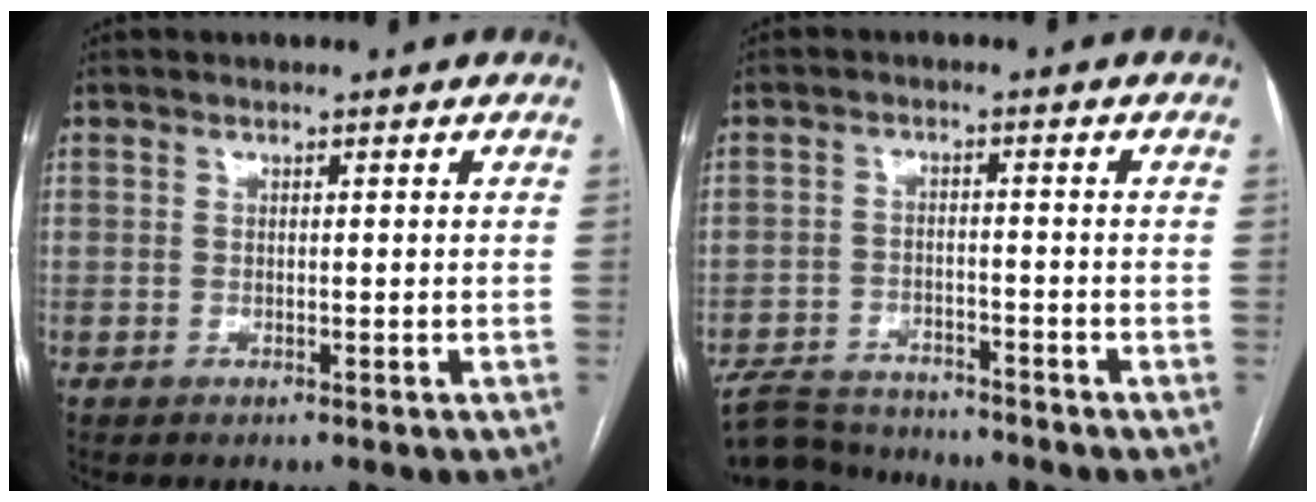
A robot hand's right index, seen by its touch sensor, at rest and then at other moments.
{"total": 8.1, "force": [-7.8, 1.7, 1.2], "torque": [-0.023, -0.001, -0.132]}